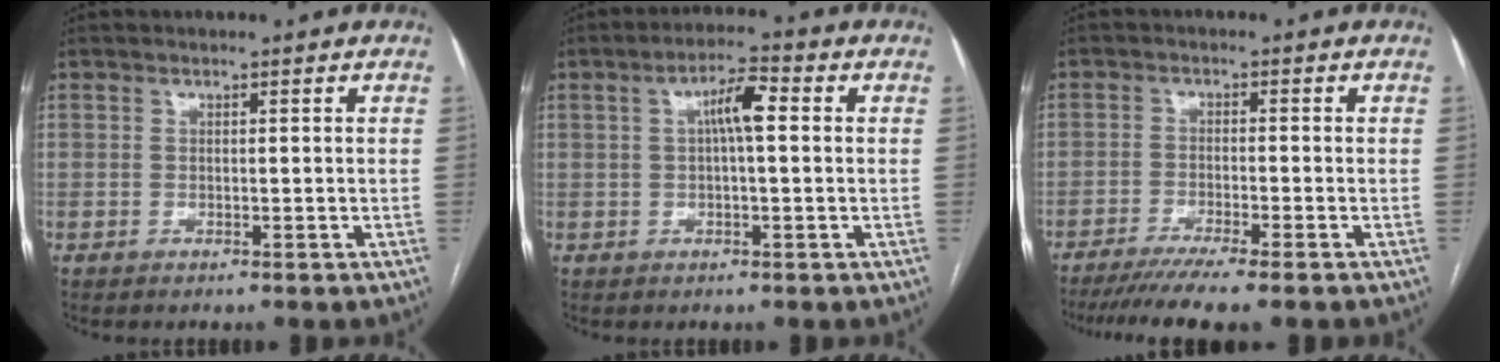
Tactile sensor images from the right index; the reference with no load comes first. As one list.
[{"total": 5.2, "force": [0.9, 1.0, 5.0], "torque": [-0.087, 0.018, 0.013]}, {"total": 9.4, "force": [-7.6, -0.4, 5.5], "torque": [-0.070, -0.022, -0.118]}]